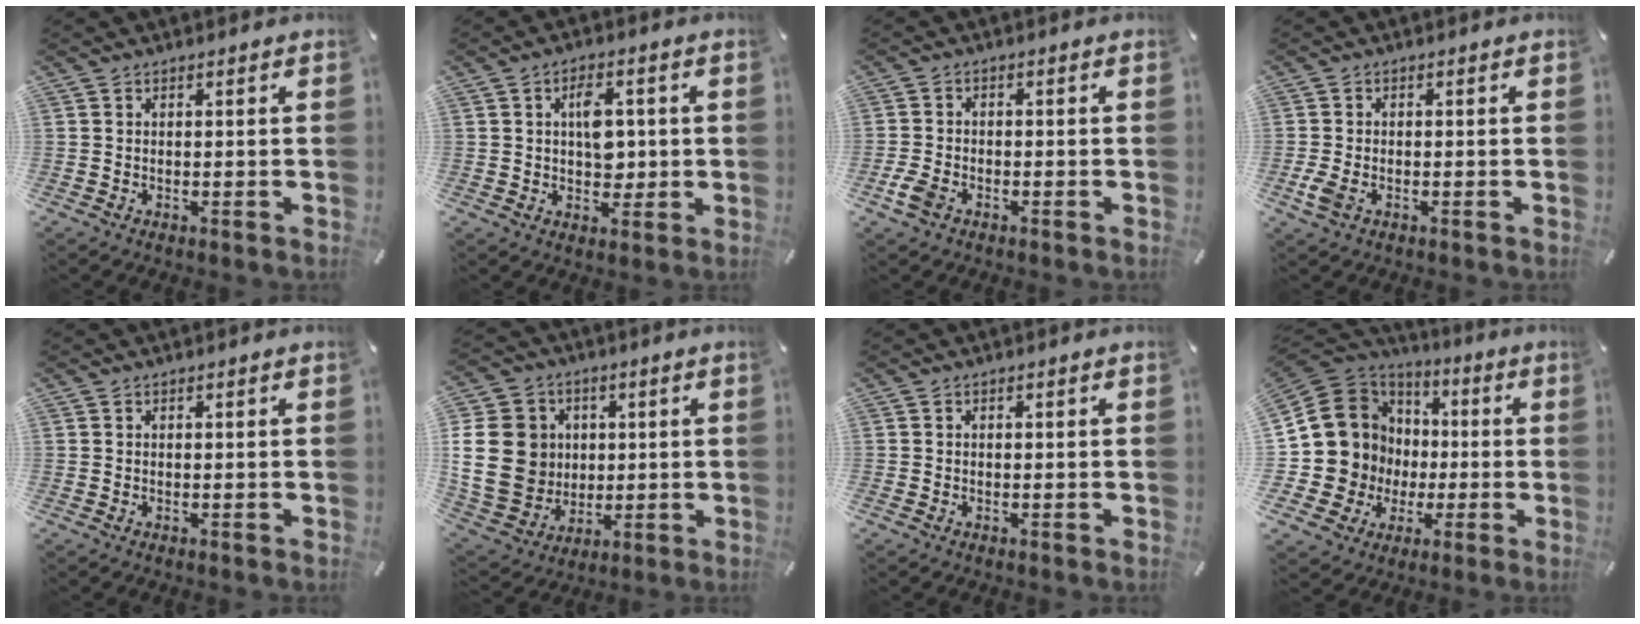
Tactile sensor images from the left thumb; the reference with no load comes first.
{"total": 7.3, "force": [1.0, 4.8, 5.3], "torque": [-0.066, -0.002, 0.010]}
{"total": 4.1, "force": [-2.1, 2.5, 2.6], "torque": [-0.067, 0.000, -0.043]}
{"total": 3.3, "force": [-1.2, 1.9, 2.4], "torque": [-0.066, -0.006, -0.027]}
{"total": 0.0}
{"total": 16.9, "force": [1.9, 14.8, 7.8], "torque": [-0.158, -0.001, 0.039]}
{"total": 0.0}
{"total": 16.2, "force": [-0.9, 15.8, 3.6], "torque": [-0.078, -0.013, 0.018]}